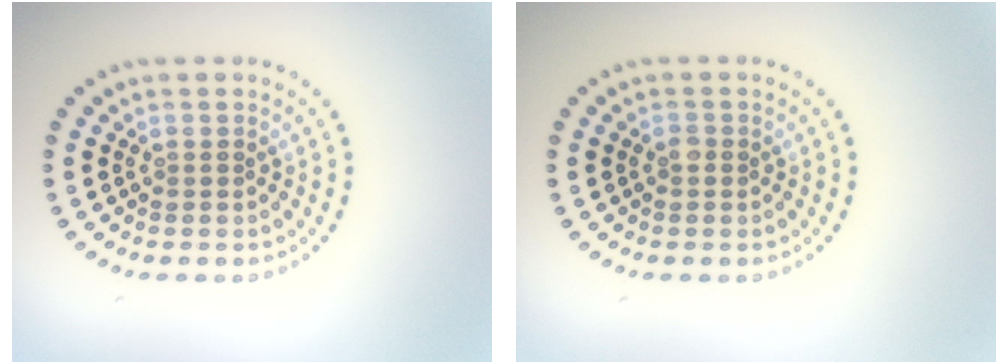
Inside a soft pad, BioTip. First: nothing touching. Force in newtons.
{"total": 0.6, "press": 0.5, "slide": 0.3}